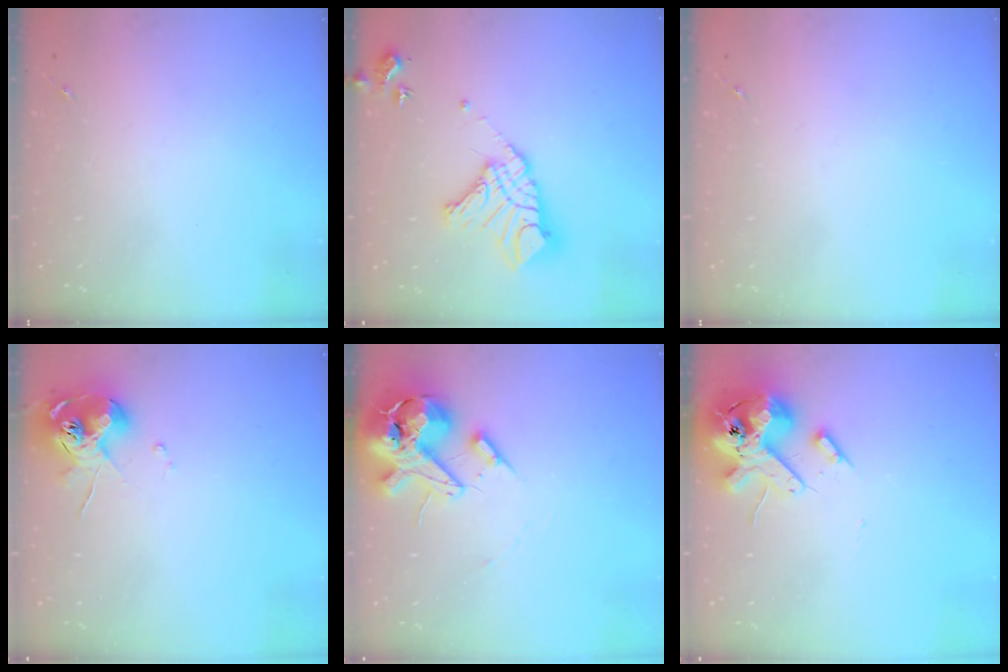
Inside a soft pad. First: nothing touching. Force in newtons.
{"total": 16.3, "press": 16.2, "slide": 2.0}
{"total": 0.0}
{"total": 10.4, "press": 10.3, "slide": 1.0}
{"total": 16.2, "press": 16.0, "slide": 2.7}
{"total": 14.5, "press": 14.4, "slide": 2.4}